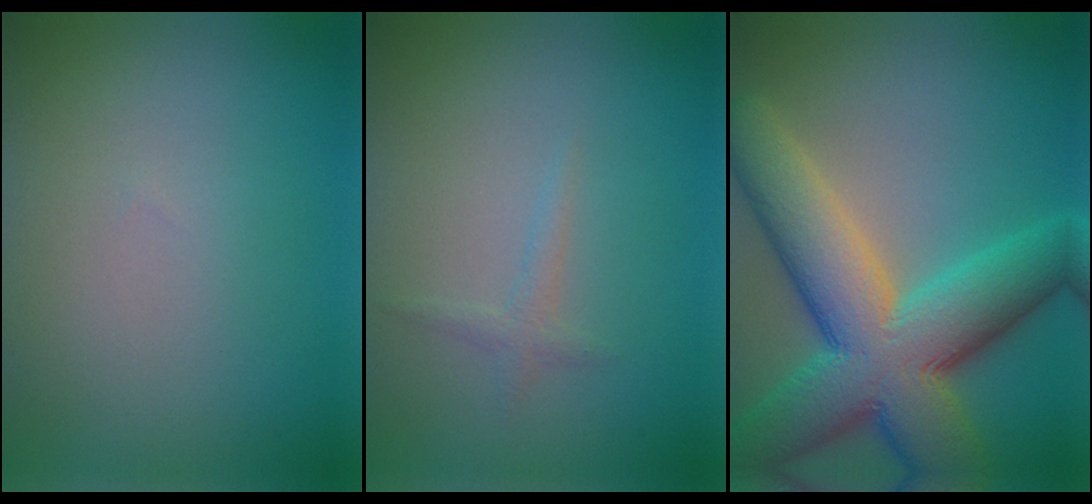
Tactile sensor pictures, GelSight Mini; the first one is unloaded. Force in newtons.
{"total": 1.0, "press": 1.0, "slide": 0.1}
{"total": 12.9, "press": 12.8, "slide": 0.7}